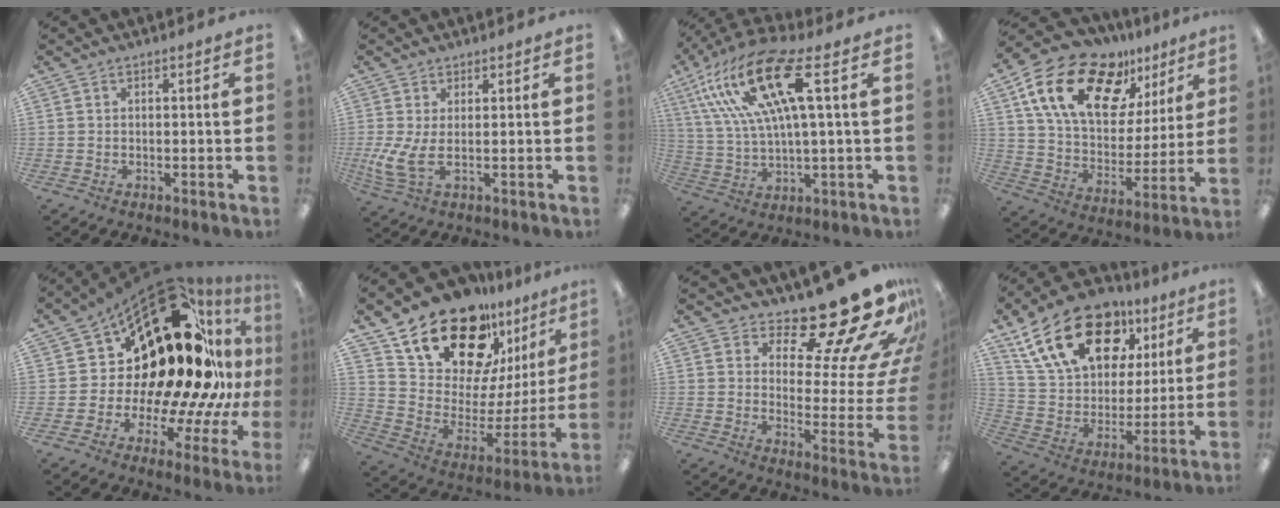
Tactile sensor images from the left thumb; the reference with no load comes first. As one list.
[{"total": 6.5, "force": [0.3, 2.3, 6.1], "torque": [-0.139, -0.022, 0.009]}, {"total": 18.4, "force": [8.0, 5.0, 15.9], "torque": [-0.341, -0.021, 0.126]}, {"total": 20.8, "force": [12.1, 11.7, 12.2], "torque": [-0.217, -0.059, 0.219]}, {"total": 31.9, "force": [9.6, 17.0, 25.2], "torque": [-0.381, -0.118, 0.196]}, {"total": 22.1, "force": [17.0, 10.3, 9.6], "torque": [-0.161, -0.126, 0.309]}, {"total": 21.2, "force": [16.4, 5.4, 12.4], "torque": [-0.157, -0.138, 0.258]}, {"total": 22.1, "force": [11.5, 13.8, 12.9], "torque": [-0.215, -0.041, 0.210]}]